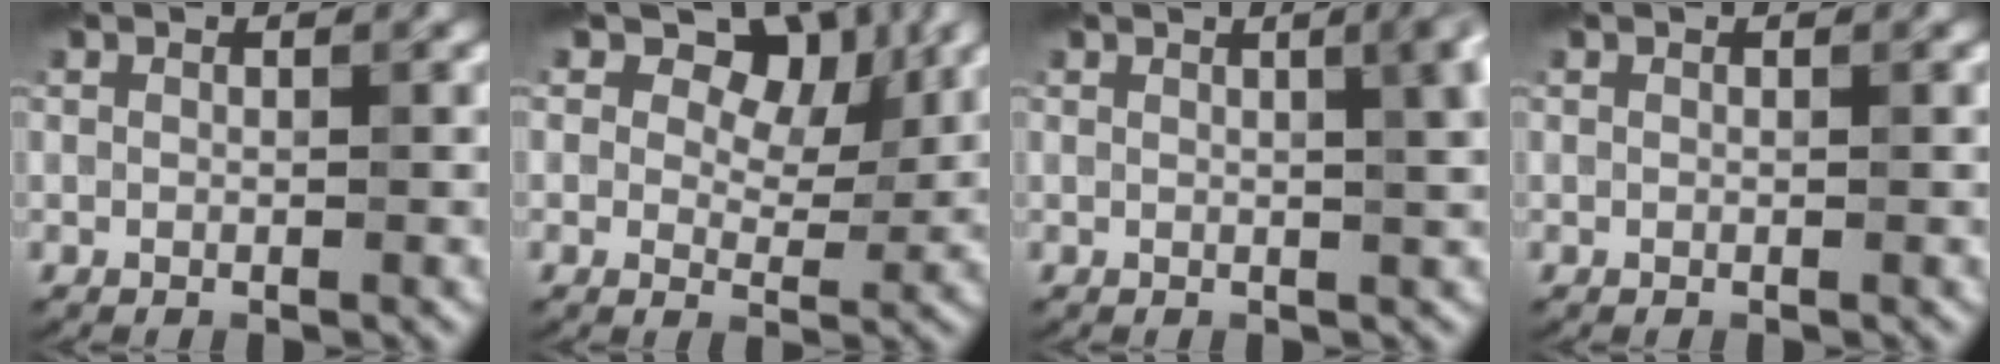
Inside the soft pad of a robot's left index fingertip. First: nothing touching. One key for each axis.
{"total": 6.4, "fx": 3.0, "fy": 4.1, "fz": 3.9, "tx": -0.049, "ty": -0.003, "tz": 0.027}
{"total": 6.1, "fx": 1.9, "fy": 2.7, "fz": 5.2, "tx": -0.022, "ty": 0.033, "tz": 0.003}
{"total": 0.0}